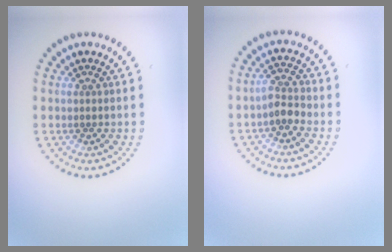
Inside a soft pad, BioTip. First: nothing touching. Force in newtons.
{"total": 1.9, "press": 1.8, "slide": 0.7}